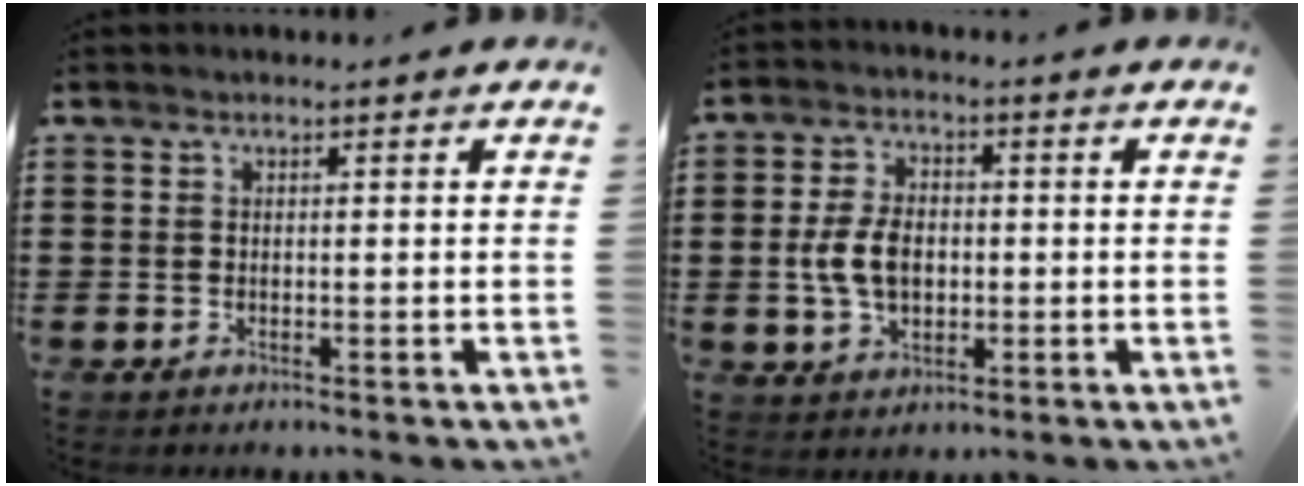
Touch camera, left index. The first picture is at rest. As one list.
[{"total": 6.6, "force": [-0.4, 4.3, 5.0], "torque": [-0.124, 0.003, -0.016]}]